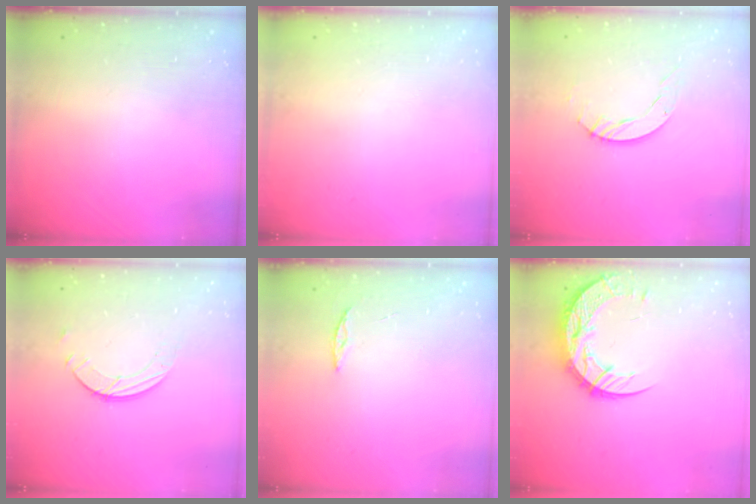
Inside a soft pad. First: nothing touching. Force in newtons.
{"total": 0.0}
{"total": 4.9, "press": 4.9, "slide": 0.1}
{"total": 3.2, "press": 3.2, "slide": 0.3}
{"total": 2.4, "press": 2.4, "slide": 0.2}
{"total": 13.9, "press": 13.8, "slide": 1.0}